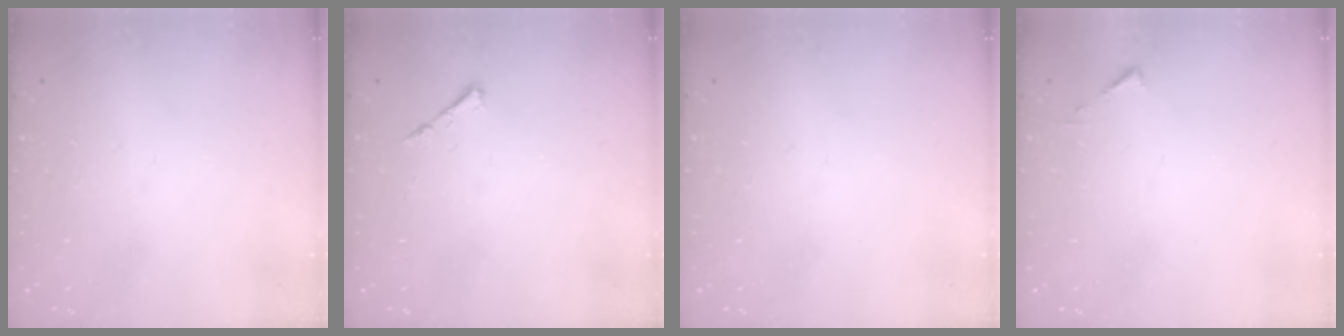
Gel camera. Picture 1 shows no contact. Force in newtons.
{"total": 3.7, "press": 3.6, "slide": 0.5}
{"total": 0.0}
{"total": 3.2, "press": 3.2, "slide": 0.4}